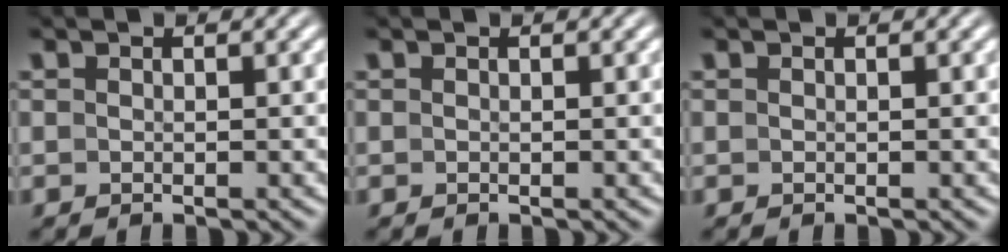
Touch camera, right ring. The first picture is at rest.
{"total": 0.0}
{"total": 0.0}